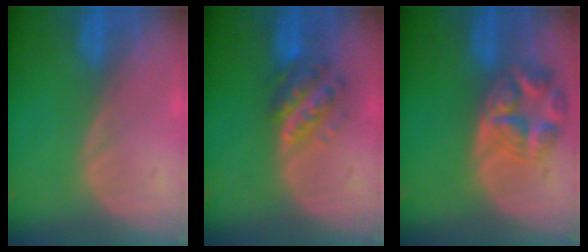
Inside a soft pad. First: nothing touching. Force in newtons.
{"total": 5.9, "press": 5.5, "slide": 2.2}
{"total": 7.8, "press": 7.0, "slide": 3.5}